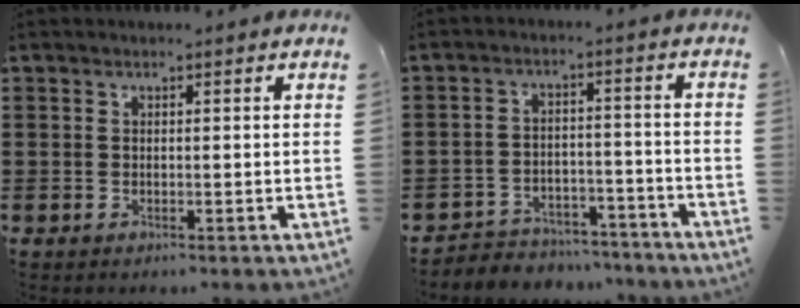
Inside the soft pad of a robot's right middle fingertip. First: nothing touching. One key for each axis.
{"total": 4.5, "fx": -4.4, "fy": 1.2, "fz": -0.1, "tx": -0.003, "ty": 0.009, "tz": -0.092}